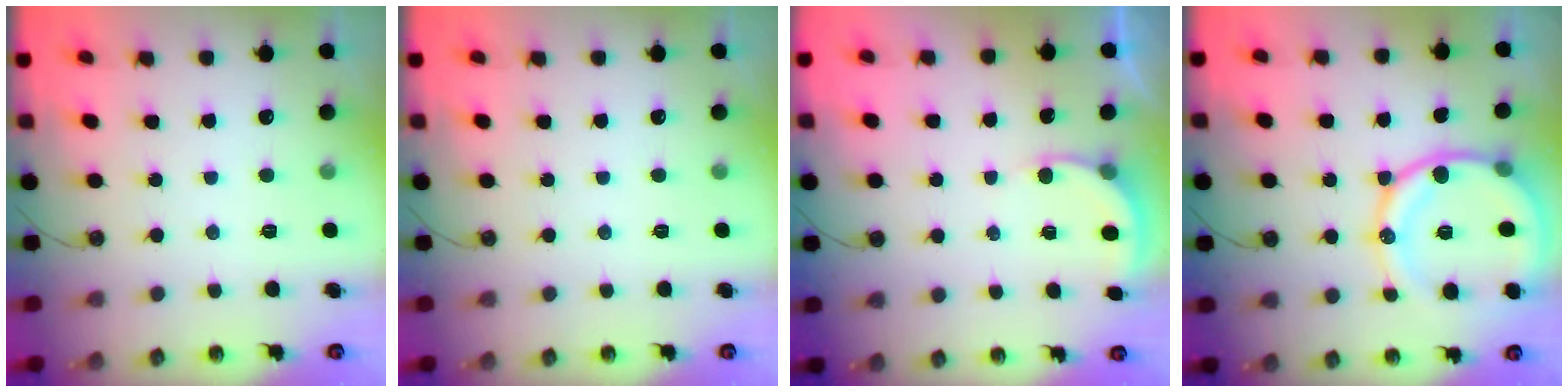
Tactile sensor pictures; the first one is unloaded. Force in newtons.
{"total": 0.0}
{"total": 4.0, "press": 4.0, "slide": 0.3}
{"total": 16.5, "press": 16.4, "slide": 1.4}